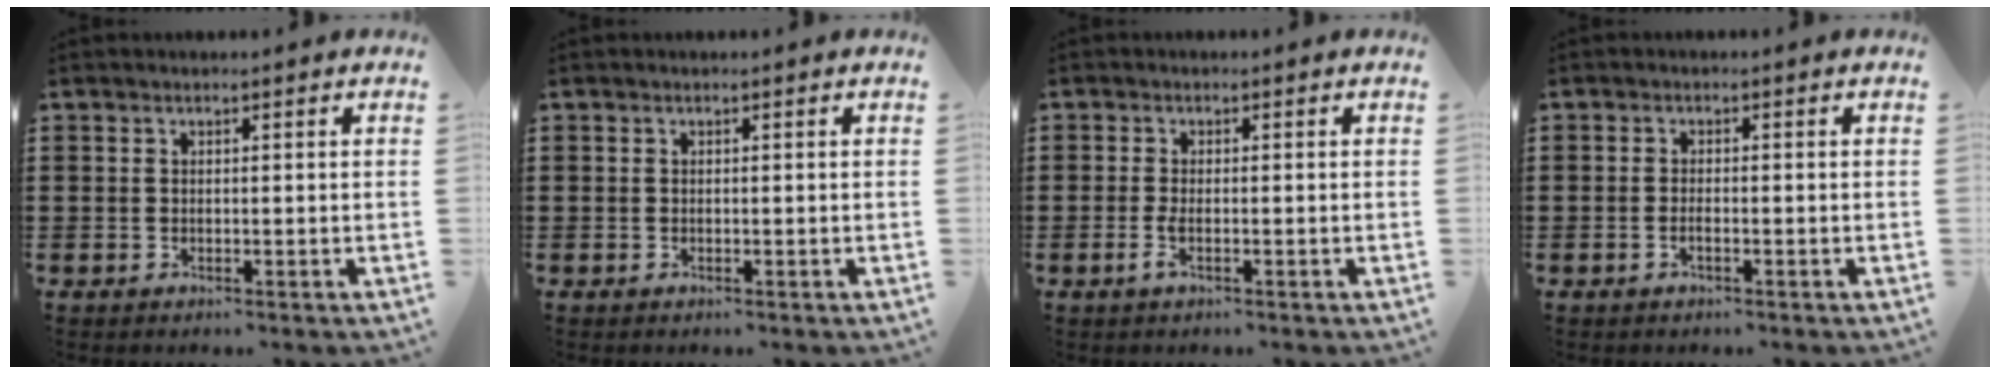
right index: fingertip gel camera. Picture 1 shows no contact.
{"total": 0.0}
{"total": 2.1, "force": [-0.8, 0.4, 1.9], "torque": [-0.048, -0.008, -0.018]}
{"total": 1.0, "force": [-0.5, 0.2, 0.9], "torque": [-0.018, -0.005, -0.008]}